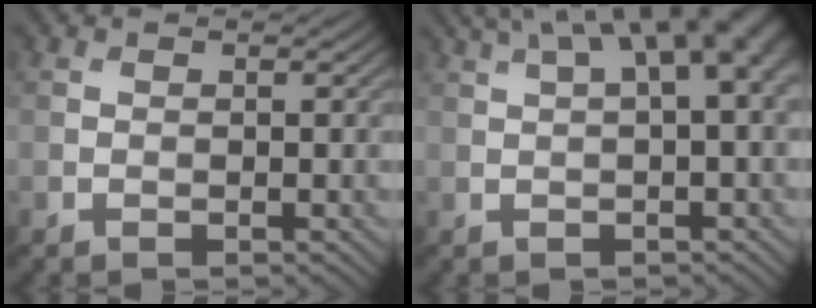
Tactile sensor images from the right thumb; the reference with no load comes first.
{"total": 8.6, "force": [2.7, 2.7, 7.7], "torque": [-0.111, 0.022, 0.052]}